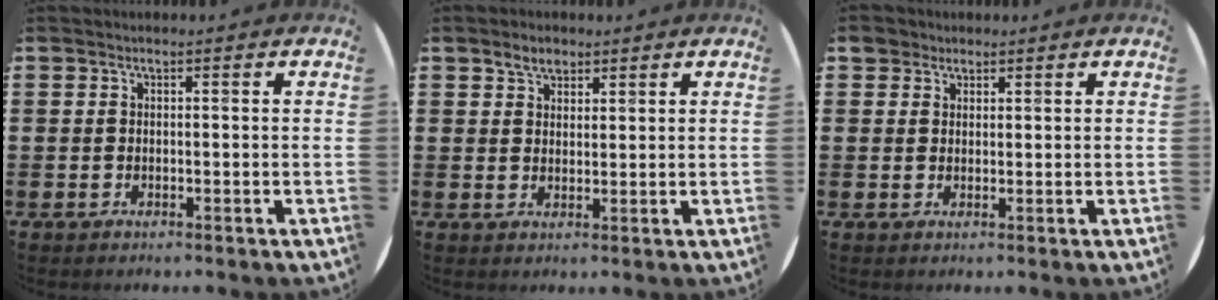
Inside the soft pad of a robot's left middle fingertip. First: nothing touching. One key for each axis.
{"total": 2.9, "fx": 2.3, "fy": 1.6, "fz": 0.9, "tx": -0.004, "ty": 0.000, "tz": 0.040}
{"total": 2.4, "fx": 1.9, "fy": 1.4, "fz": 0.2, "tx": -0.001, "ty": 0.007, "tz": 0.036}